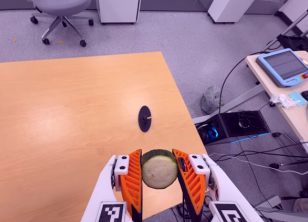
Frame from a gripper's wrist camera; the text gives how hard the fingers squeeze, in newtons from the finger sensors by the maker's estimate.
{"total": 11.2, "left": 10.1, "right": 12.3}